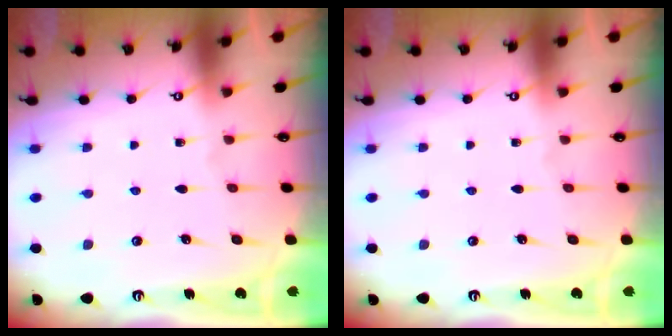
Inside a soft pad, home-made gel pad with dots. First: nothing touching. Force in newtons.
{"total": 0.0}